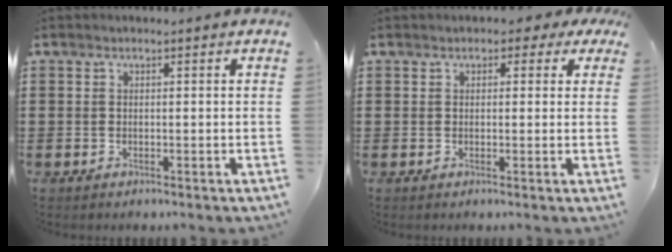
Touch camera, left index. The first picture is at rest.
{"total": 1.7, "force": [0.6, 1.2, 1.0], "torque": [-0.017, 0.006, 0.007]}